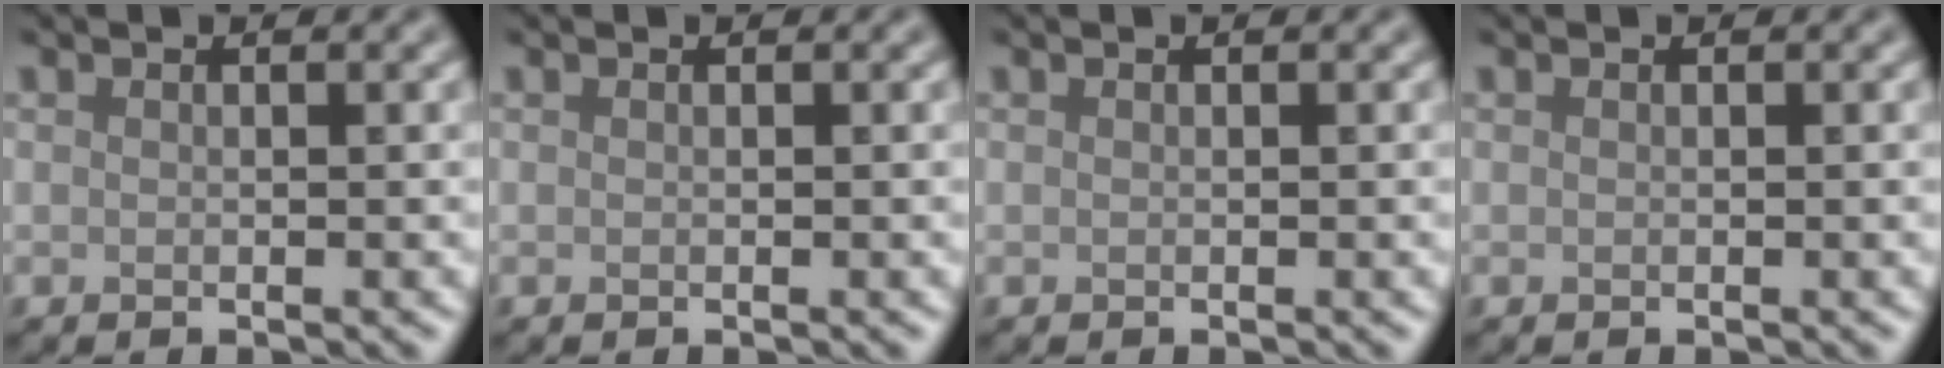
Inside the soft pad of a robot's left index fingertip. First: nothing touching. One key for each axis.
{"total": 0.0}
{"total": 0.0}
{"total": 0.0}